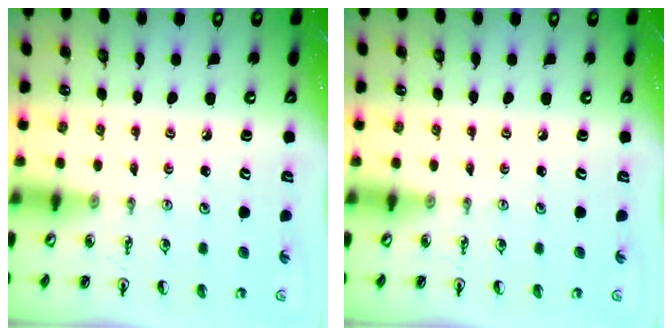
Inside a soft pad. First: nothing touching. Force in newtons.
{"total": 0.0}